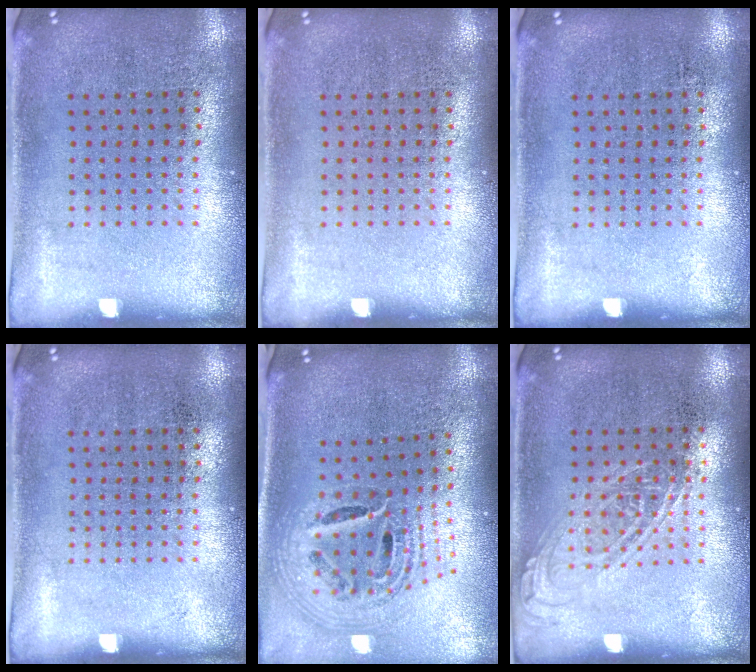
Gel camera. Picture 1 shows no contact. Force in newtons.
{"total": 0.0}
{"total": 0.0}
{"total": 0.0}
{"total": 2.1, "press": 1.7, "slide": 1.4}
{"total": 1.1, "press": 1.1, "slide": 0.1}